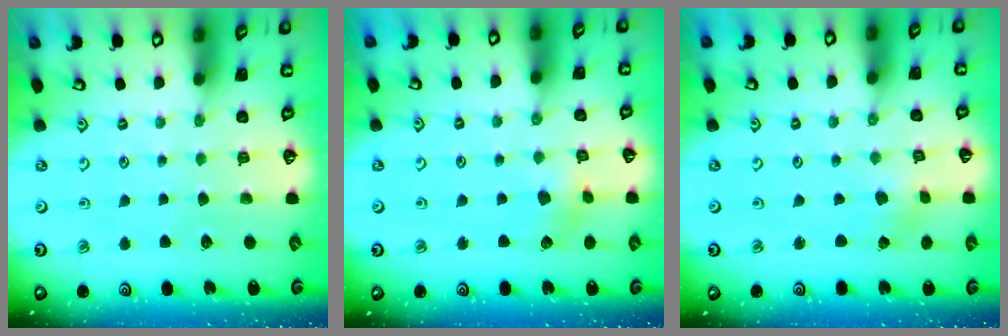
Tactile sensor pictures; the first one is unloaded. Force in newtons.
{"total": 4.1, "press": 4.1, "slide": 0.3}
{"total": 0.5, "press": 0.5, "slide": 0.1}